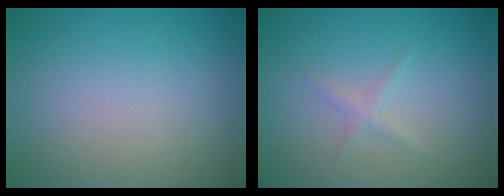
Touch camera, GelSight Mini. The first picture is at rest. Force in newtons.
{"total": 1.0, "press": 1.0, "slide": 0.1}